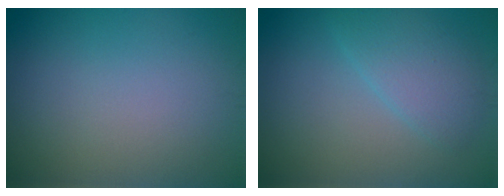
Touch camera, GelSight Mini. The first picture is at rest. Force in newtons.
{"total": 3.0, "press": 3.0, "slide": 0.1}